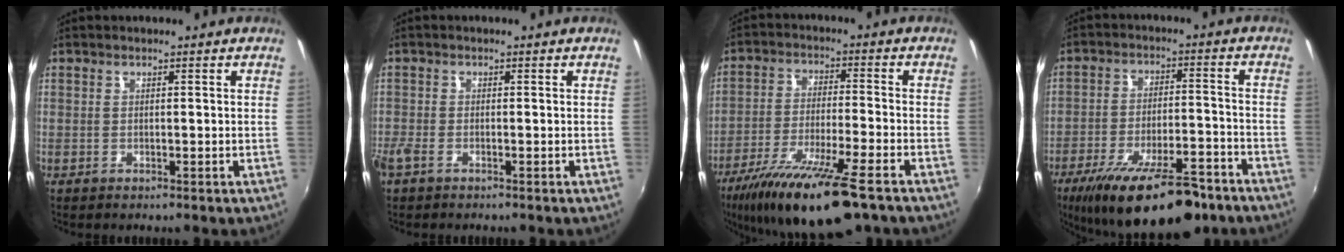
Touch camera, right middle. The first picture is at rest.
{"total": 2.7, "force": [-1.9, 1.1, 1.6], "torque": [-0.041, -0.008, -0.040]}
{"total": 17.8, "force": [-12.8, 2.7, 12.1], "torque": [-0.232, -0.040, -0.219]}
{"total": 20.6, "force": [-14.9, 6.2, 12.9], "torque": [-0.230, -0.038, -0.220]}